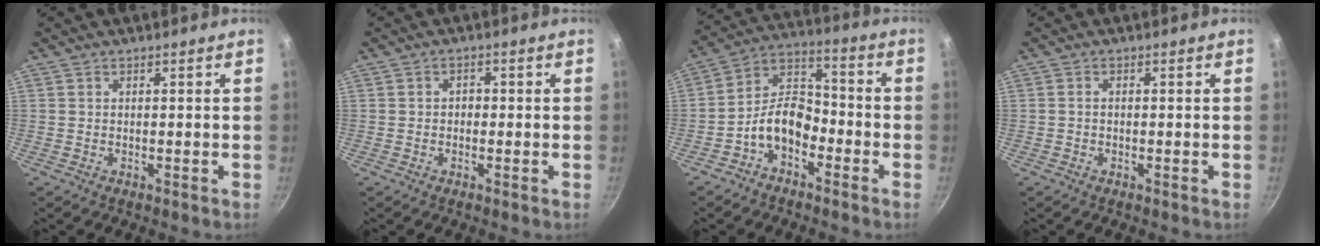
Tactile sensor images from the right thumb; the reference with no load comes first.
{"total": 1.5, "force": [-0.3, 1.2, 0.8], "torque": [-0.008, 0.005, -0.008]}
{"total": 9.8, "force": [-4.5, 6.2, 6.0], "torque": [-0.084, 0.059, -0.098]}
{"total": 0.7, "force": [-0.3, 0.5, 0.4], "torque": [-0.008, 0.005, -0.005]}